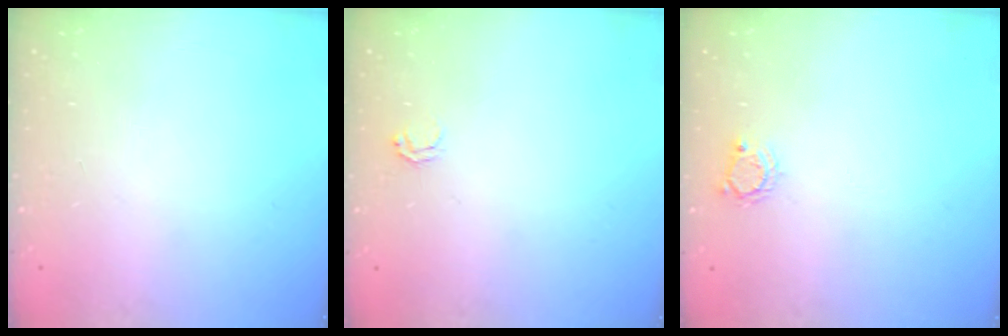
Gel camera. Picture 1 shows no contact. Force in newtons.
{"total": 2.5, "press": 2.5, "slide": 0.2}
{"total": 3.6, "press": 3.6, "slide": 0.5}